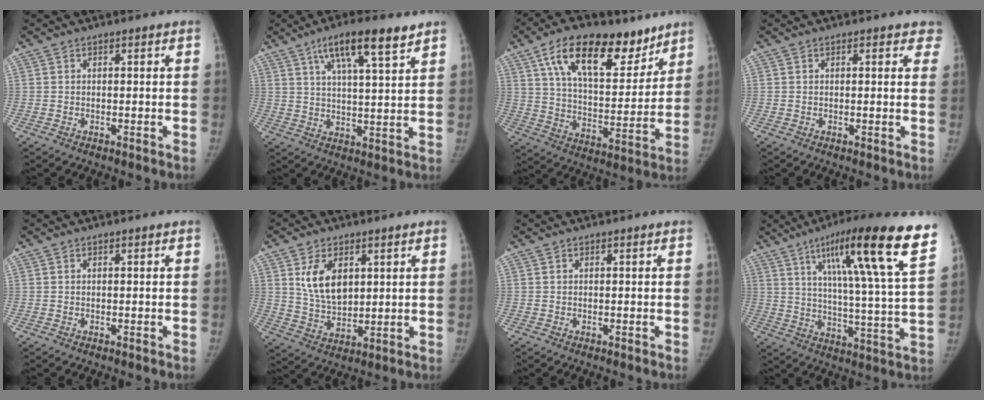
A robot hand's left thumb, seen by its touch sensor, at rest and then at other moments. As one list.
[{"total": 11.7, "force": [7.1, 2.5, 8.9], "torque": [-0.141, -0.025, 0.118]}, {"total": 21.1, "force": [12.8, 10.1, 13.3], "torque": [-0.177, -0.046, 0.218]}, {"total": 3.5, "force": [2.2, 1.6, 2.2], "torque": [0.003, 0.000, 0.015]}, {"total": 0.0}, {"total": 9.3, "force": [3.3, 5.8, 6.5], "torque": [-0.093, -0.020, 0.072]}, {"total": 0.0}, {"total": 22.4, "force": [12.7, 1.3, 18.4], "torque": [-0.262, -0.036, 0.185]}]